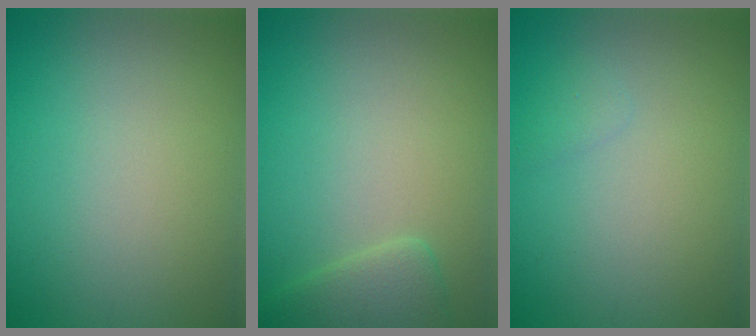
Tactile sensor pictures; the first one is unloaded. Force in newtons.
{"total": 2.9, "press": 2.9, "slide": 0.3}
{"total": 0.7, "press": 0.7, "slide": 0.0}